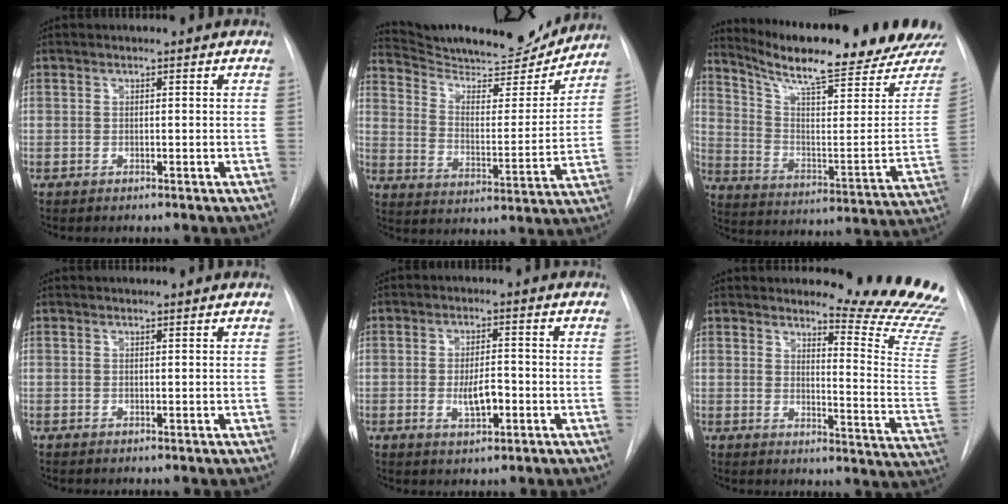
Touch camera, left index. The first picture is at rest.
{"total": 20.4, "force": [19.4, 2.9, 5.5], "torque": [-0.087, -0.033, 0.281]}
{"total": 23.8, "force": [21.0, 0.7, 11.2], "torque": [-0.179, -0.079, 0.293]}
{"total": 1.4, "force": [1.4, -0.1, 0.3], "torque": [-0.004, 0.007, 0.022]}
{"total": 4.4, "force": [-1.1, 1.6, 3.9], "torque": [-0.068, -0.001, -0.014]}
{"total": 15.7, "force": [15.0, -1.6, 4.0], "torque": [-0.053, -0.163, 0.162]}